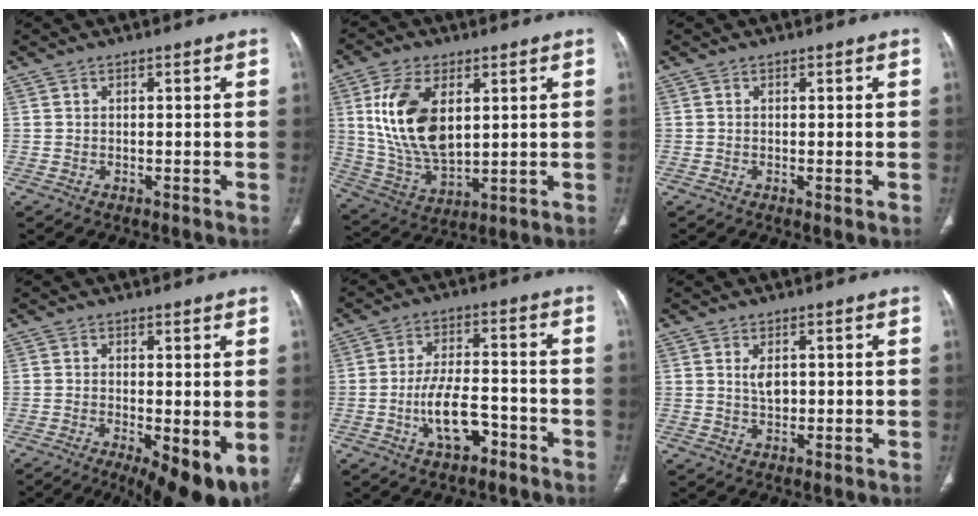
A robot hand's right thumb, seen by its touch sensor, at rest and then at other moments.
{"total": 15.9, "force": [4.1, 8.9, 12.6], "torque": [-0.237, -0.018, 0.089]}
{"total": 0.7, "force": [-0.1, 0.2, 0.7], "torque": [-0.016, -0.004, -0.002]}
{"total": 11.5, "force": [-3.3, 4.2, 10.2], "torque": [-0.150, -0.023, -0.041]}
{"total": 8.8, "force": [-4.1, 4.3, 6.5], "torque": [-0.112, 0.032, -0.068]}
{"total": 2.9, "force": [0.8, 1.7, 2.3], "torque": [-0.033, -0.006, 0.015]}